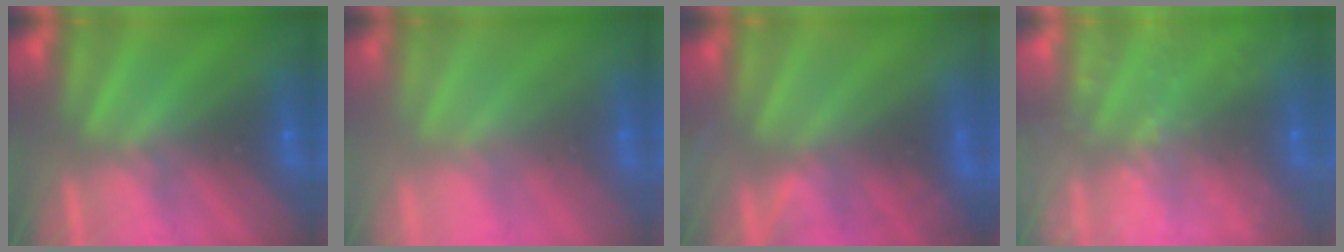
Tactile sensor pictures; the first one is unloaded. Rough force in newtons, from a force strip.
{"total": 2.3}
{"total": 5.3}
{"total": 6.8}